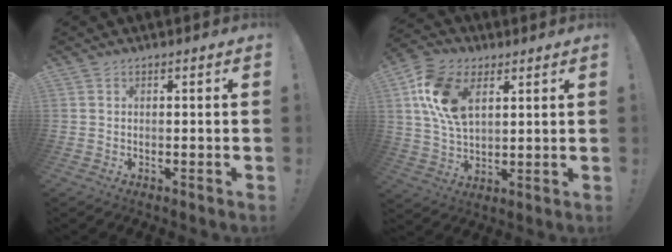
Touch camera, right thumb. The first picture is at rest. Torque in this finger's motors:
{"motor_torque": [0.40, 0.48, 1.19, 0.61, 0.12]}